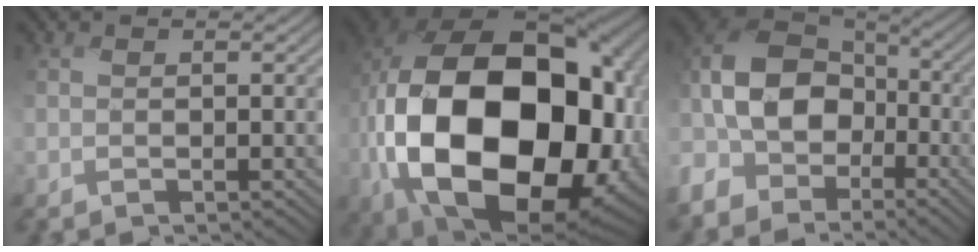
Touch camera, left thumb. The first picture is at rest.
{"total": 24.2, "force": [-4.0, 15.9, 17.8], "torque": [-0.403, -0.072, -0.022]}
{"total": 12.1, "force": [-3.7, 8.6, 7.7], "torque": [-0.188, -0.010, -0.091]}